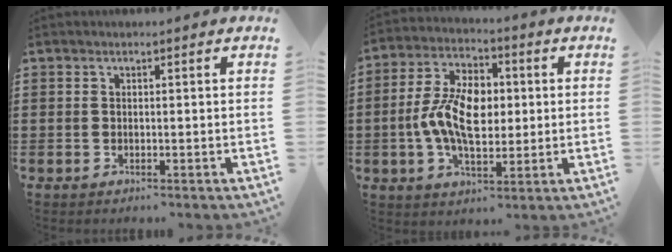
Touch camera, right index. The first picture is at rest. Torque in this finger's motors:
{"motor_torque": [2.14, 0.00, 1.05, 0.21]}